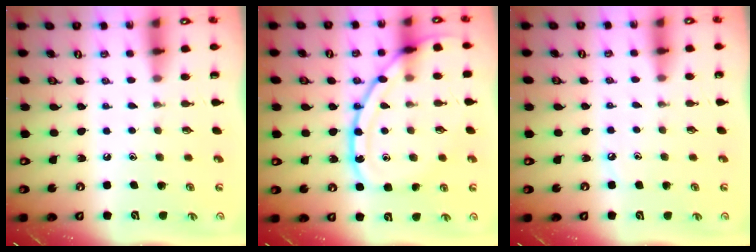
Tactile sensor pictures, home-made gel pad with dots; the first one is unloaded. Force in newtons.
{"total": 15.6, "press": 15.6, "slide": 0.8}
{"total": 2.8, "press": 2.7, "slide": 0.4}